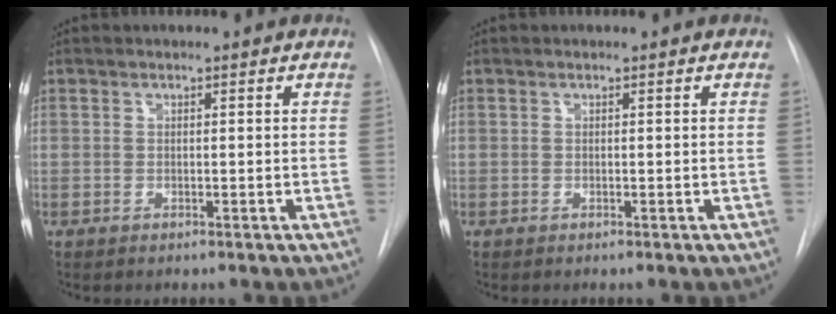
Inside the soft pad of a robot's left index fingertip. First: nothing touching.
{"total": 0.0}